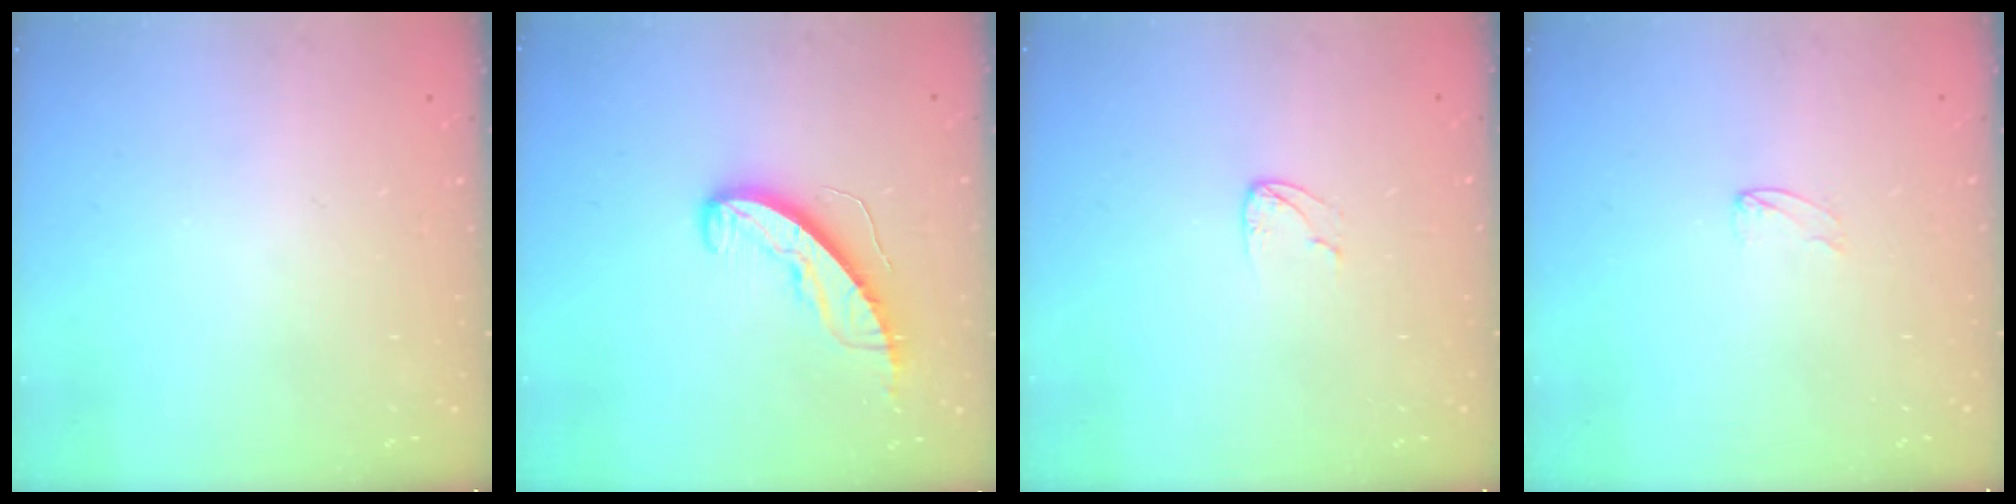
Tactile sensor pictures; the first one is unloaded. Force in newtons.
{"total": 9.0, "press": 9.0, "slide": 0.5}
{"total": 4.2, "press": 4.2, "slide": 0.4}
{"total": 2.7, "press": 2.7, "slide": 0.2}